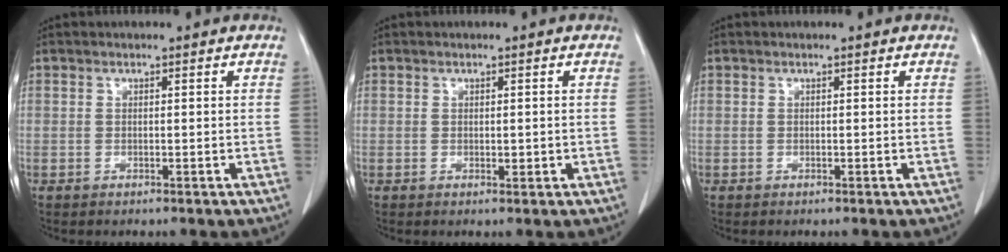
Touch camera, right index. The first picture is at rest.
{"total": 1.1, "force": [0.0, 0.5, 0.9], "torque": [-0.013, -0.003, 0.002]}
{"total": 0.0}